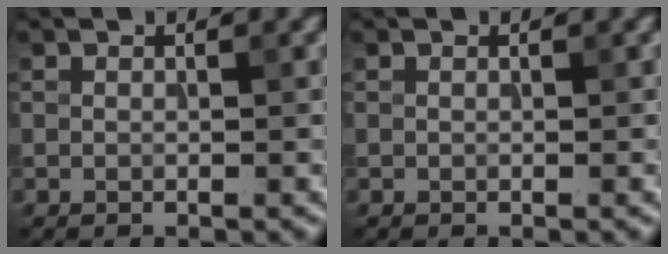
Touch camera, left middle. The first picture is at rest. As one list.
[{"total": 0.0}]